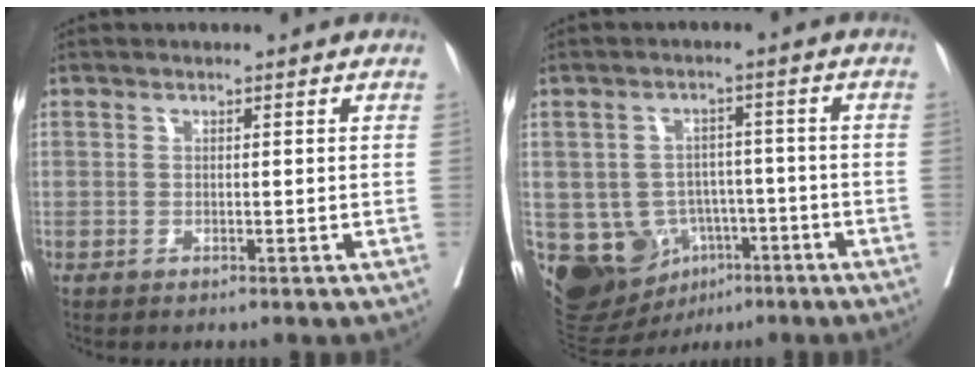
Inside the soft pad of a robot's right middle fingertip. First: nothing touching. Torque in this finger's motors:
{"motor_torque": [0.20, -0.17, 0.02, 0.00]}